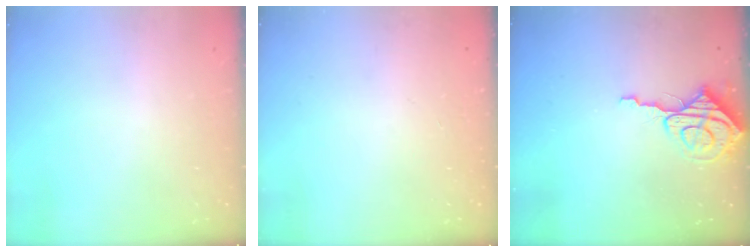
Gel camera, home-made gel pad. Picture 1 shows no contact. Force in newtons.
{"total": 0.0}
{"total": 7.9, "press": 7.9, "slide": 0.5}